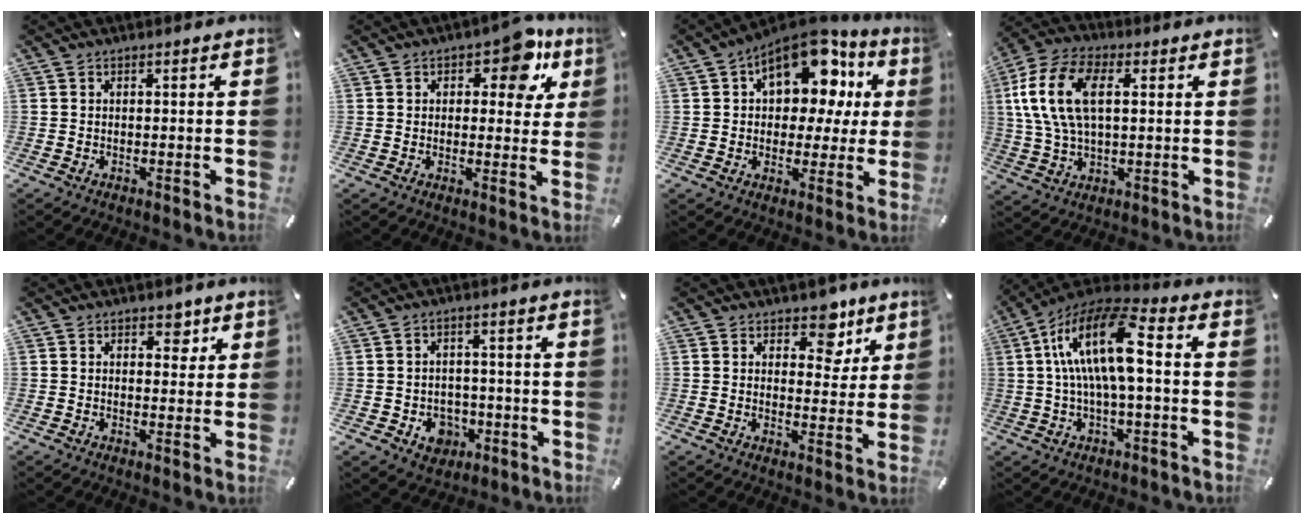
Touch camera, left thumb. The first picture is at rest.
{"total": 10.0, "force": [5.4, 5.6, 6.4], "torque": [-0.057, -0.030, 0.085]}
{"total": 16.5, "force": [7.7, 10.1, 10.6], "torque": [-0.147, -0.047, 0.133]}
{"total": 13.7, "force": [3.3, 7.9, 10.7], "torque": [-0.251, 0.006, 0.054]}
{"total": 3.4, "force": [1.7, 2.4, 1.7], "torque": [0.000, -0.010, 0.020]}
{"total": 5.7, "force": [-1.8, 5.0, 1.9], "torque": [-0.016, 0.012, -0.030]}
{"total": 8.0, "force": [5.2, 5.1, 3.3], "torque": [-0.016, -0.038, 0.083]}
{"total": 17.3, "force": [1.9, 6.7, 15.9], "torque": [-0.311, 0.000, 0.028]}